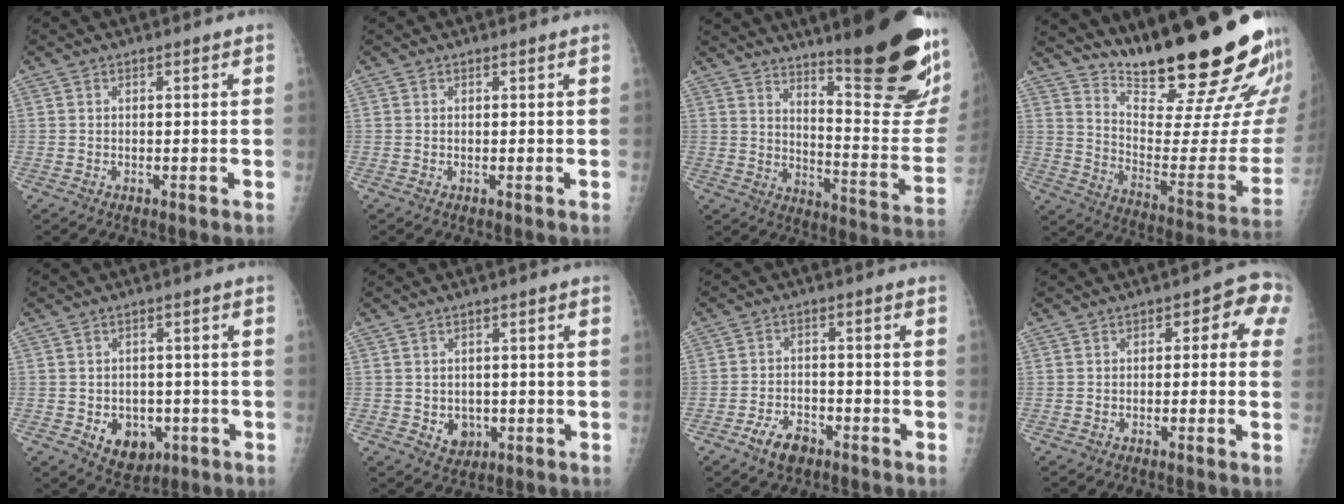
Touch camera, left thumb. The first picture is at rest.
{"total": 0.0}
{"total": 29.7, "force": [20.0, 5.7, 21.2], "torque": [-0.240, -0.123, 0.280]}
{"total": 29.3, "force": [23.5, 4.5, 17.0], "torque": [-0.227, -0.168, 0.336]}
{"total": 8.1, "force": [-2.7, 6.2, 4.5], "torque": [-0.038, 0.015, -0.026]}
{"total": 4.5, "force": [-1.1, 3.8, 2.2], "torque": [-0.010, 0.006, -0.006]}
{"total": 6.1, "force": [-4.1, 3.3, 3.1], "torque": [-0.050, 0.028, -0.069]}
{"total": 5.9, "force": [0.1, 3.3, 4.9], "torque": [-0.026, 0.032, -0.011]}